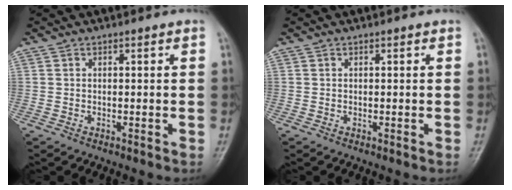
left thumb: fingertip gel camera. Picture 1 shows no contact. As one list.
[{"total": 0.0}]